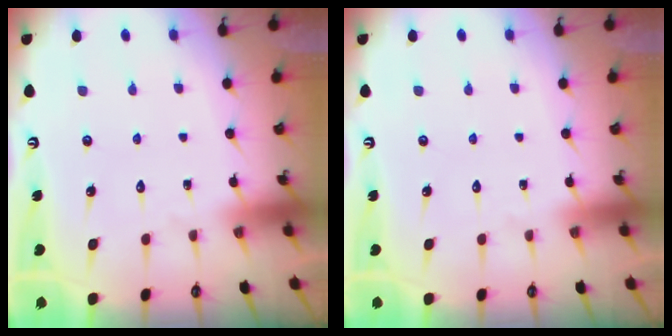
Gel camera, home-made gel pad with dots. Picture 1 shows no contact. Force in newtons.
{"total": 0.0}